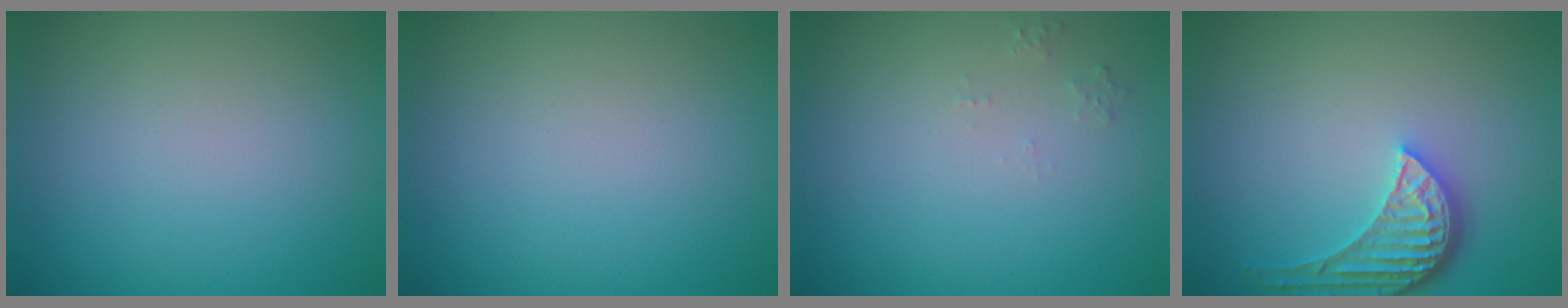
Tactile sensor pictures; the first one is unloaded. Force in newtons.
{"total": 0.0}
{"total": 0.8, "press": 0.7, "slide": 0.2}
{"total": 4.3, "press": 3.5, "slide": 2.6}